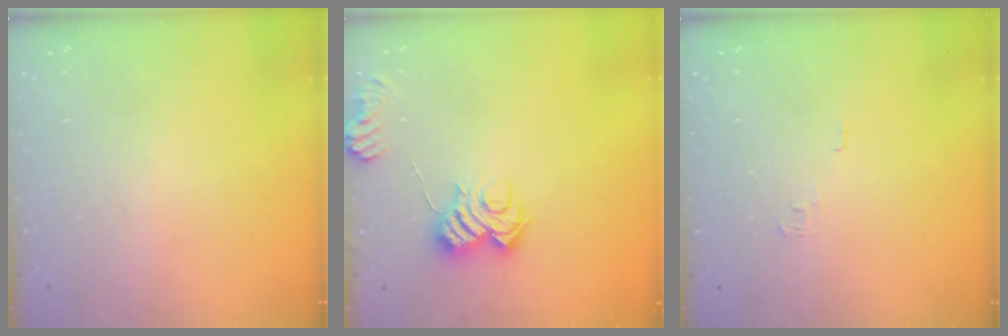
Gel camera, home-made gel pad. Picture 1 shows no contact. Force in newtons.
{"total": 8.5, "press": 8.4, "slide": 0.9}
{"total": 2.3, "press": 2.3, "slide": 0.3}